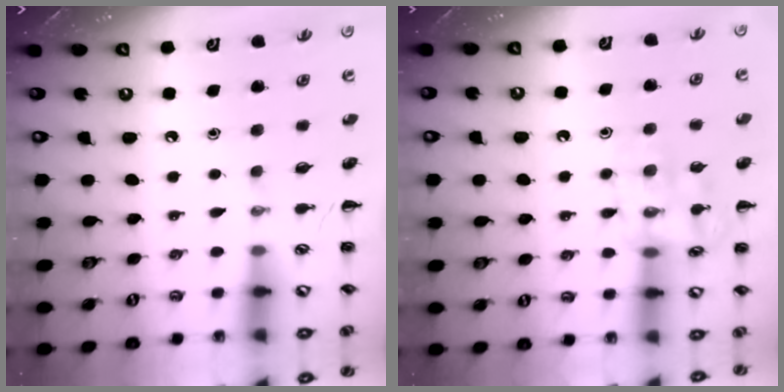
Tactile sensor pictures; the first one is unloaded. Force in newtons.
{"total": 13.1, "press": 13.0, "slide": 1.1}